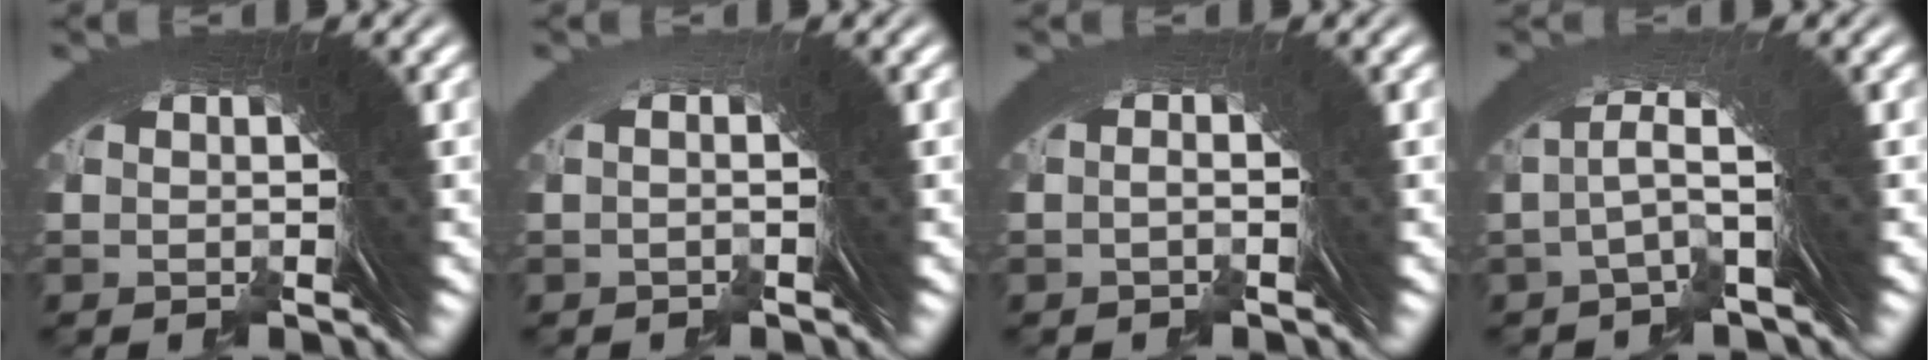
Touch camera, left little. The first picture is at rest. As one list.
[{"total": 1.4, "force": [-0.5, -1.3, 0.0], "torque": [0.003, 0.008, -0.006]}, {"total": 0.9, "force": [-0.6, -0.6, 0.3], "torque": [-0.008, 0.008, -0.009]}, {"total": 1.9, "force": [-0.5, -0.2, 1.8], "torque": [-0.038, 0.003, -0.004]}]